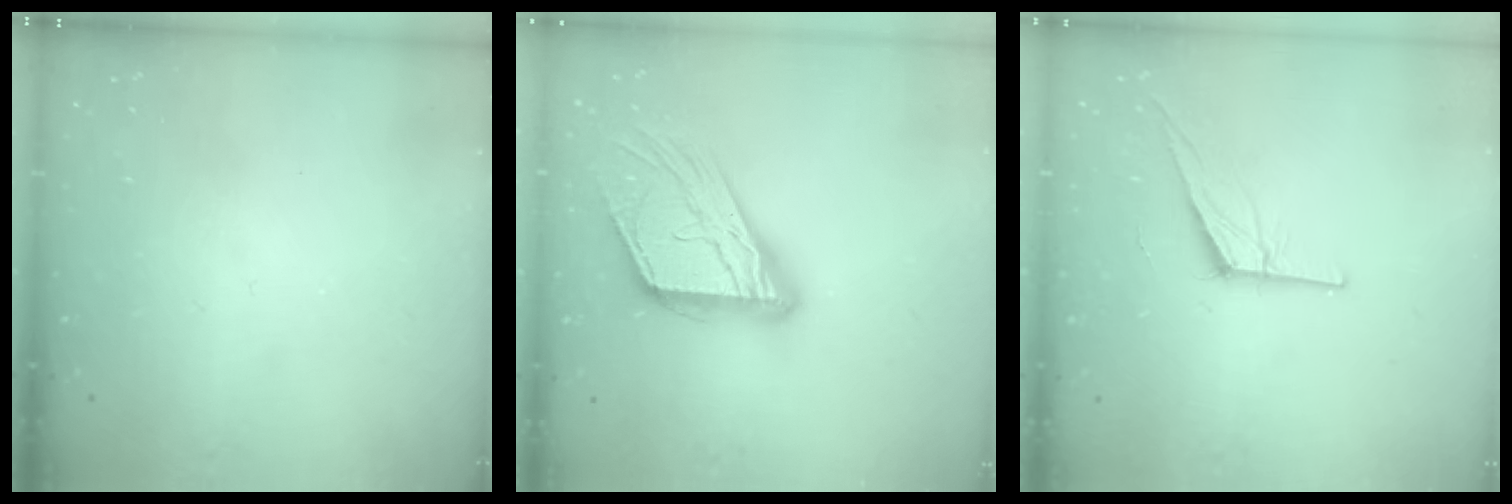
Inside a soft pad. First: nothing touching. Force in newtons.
{"total": 17.4, "press": 17.3, "slide": 1.9}
{"total": 10.8, "press": 10.4, "slide": 2.7}